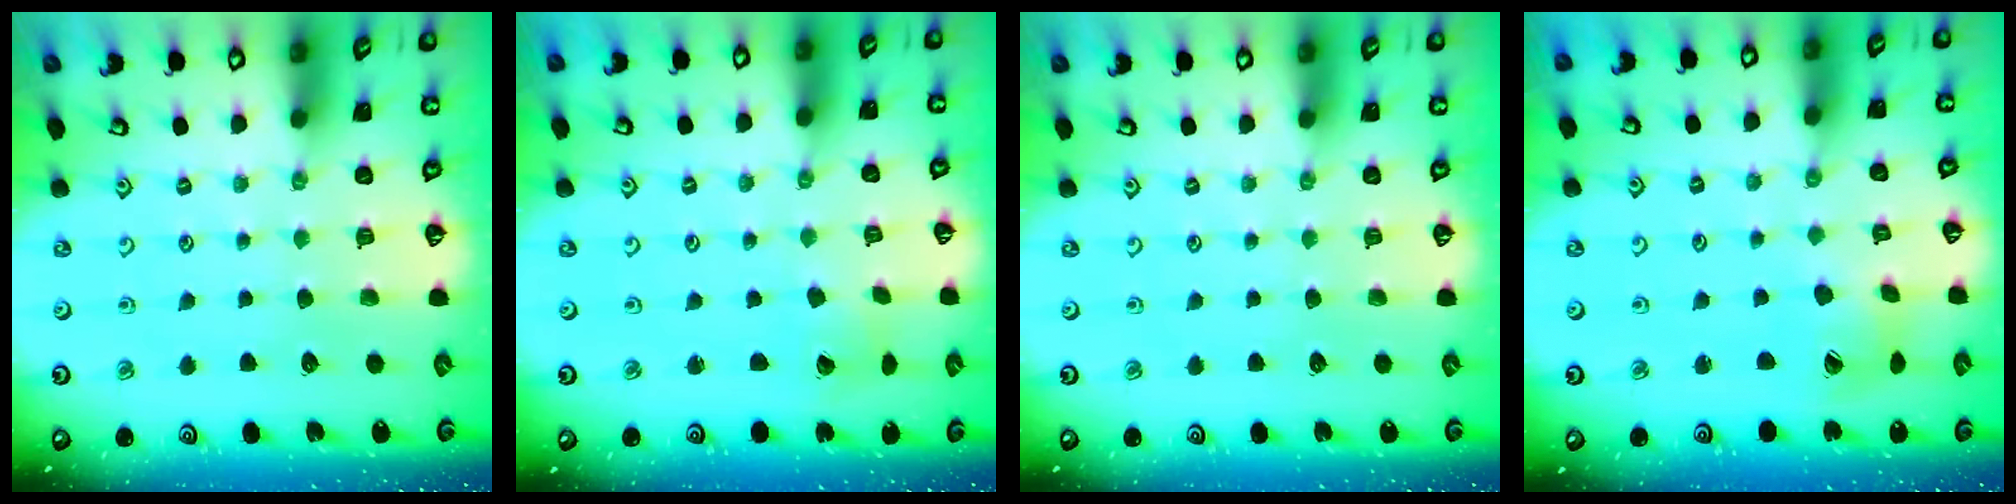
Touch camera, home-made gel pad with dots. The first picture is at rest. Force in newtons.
{"total": 2.2, "press": 2.2, "slide": 0.2}
{"total": 0.0}
{"total": 6.7, "press": 6.7, "slide": 0.9}